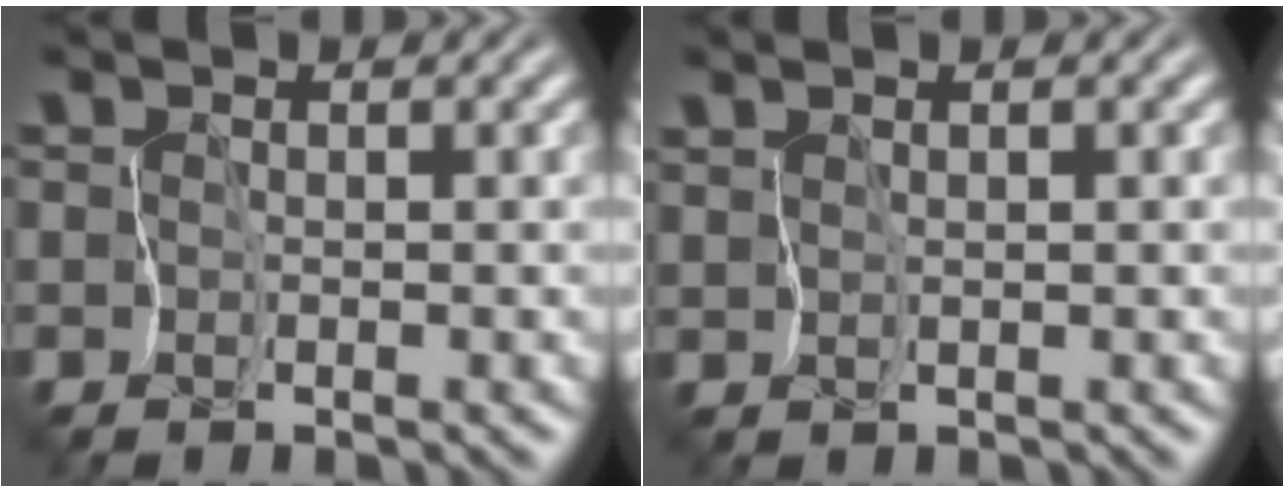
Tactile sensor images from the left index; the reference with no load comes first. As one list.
[{"total": 0.6, "force": [0.6, -0.1, -0.1], "torque": [0.003, -0.002, 0.017]}]